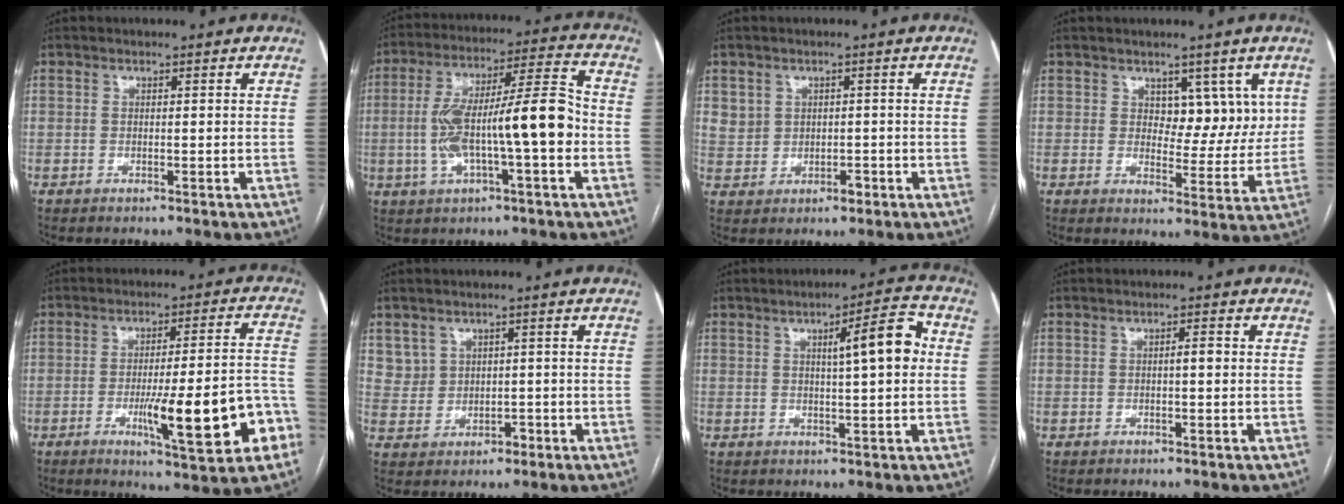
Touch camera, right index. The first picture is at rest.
{"total": 14.8, "force": [-2.2, 2.2, 14.5], "torque": [-0.259, 0.029, -0.032]}
{"total": 3.7, "force": [0.4, 3.4, 1.3], "torque": [-0.015, 0.009, 0.017]}
{"total": 6.3, "force": [2.9, 3.8, 4.0], "torque": [-0.035, 0.005, 0.045]}
{"total": 16.1, "force": [-5.7, 1.9, 14.9], "torque": [-0.196, 0.007, -0.072]}
{"total": 4.0, "force": [0.8, 3.9, 0.6], "torque": [-0.003, 0.009, 0.026]}
{"total": 7.7, "force": [1.5, 0.9, 7.5], "torque": [-0.107, 0.019, 0.020]}
{"total": 1.2, "force": [-0.1, 0.2, 1.2], "torque": [-0.017, 0.004, 0.000]}